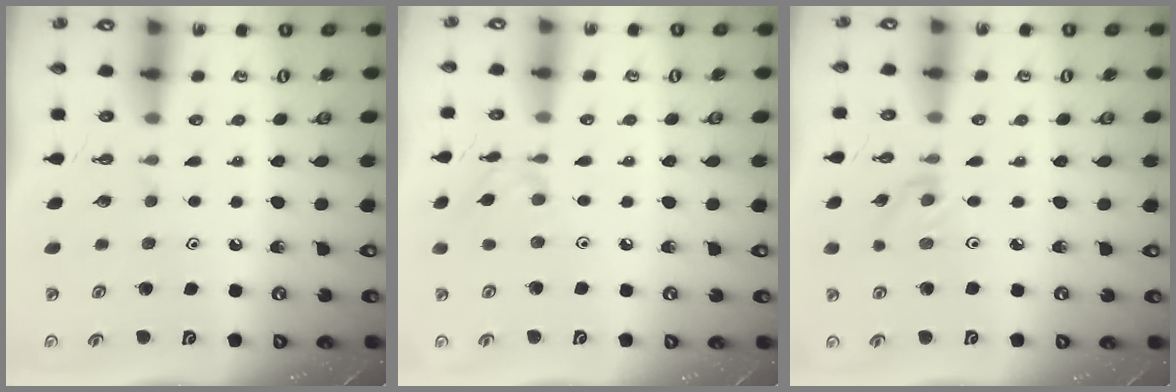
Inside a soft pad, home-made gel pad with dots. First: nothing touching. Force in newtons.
{"total": 3.6, "press": 3.6, "slide": 0.4}
{"total": 1.2, "press": 1.1, "slide": 0.2}